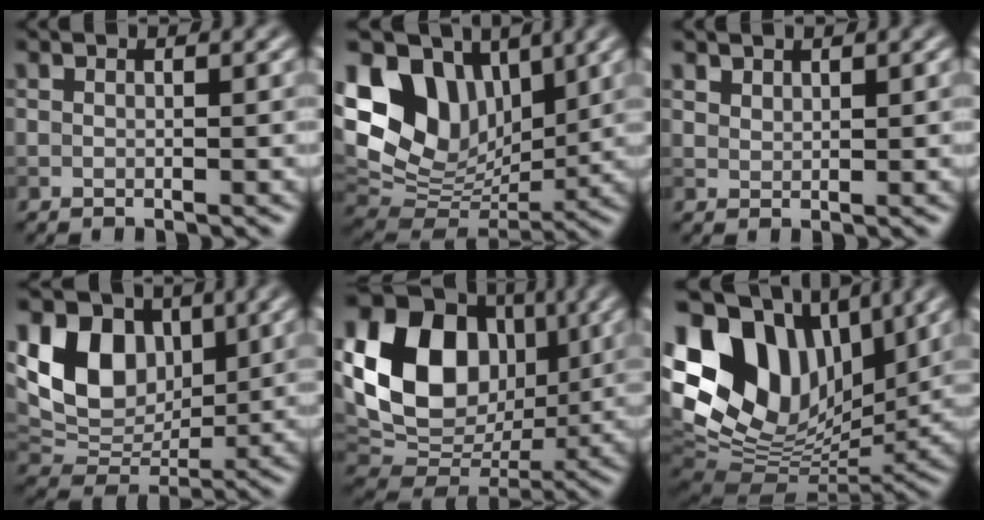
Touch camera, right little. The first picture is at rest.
{"total": 12.2, "force": [5.1, 8.5, 7.1], "torque": [-0.155, 0.020, 0.095]}
{"total": 1.1, "force": [1.0, 0.4, 0.1], "torque": [-0.006, 0.001, 0.025]}
{"total": 8.6, "force": [2.5, 6.2, 5.4], "torque": [-0.106, -0.006, 0.039]}
{"total": 14.1, "force": [2.6, 10.6, 8.9], "torque": [-0.168, 0.010, 0.040]}
{"total": 17.1, "force": [5.0, 11.6, 11.5], "torque": [-0.208, 0.032, 0.096]}